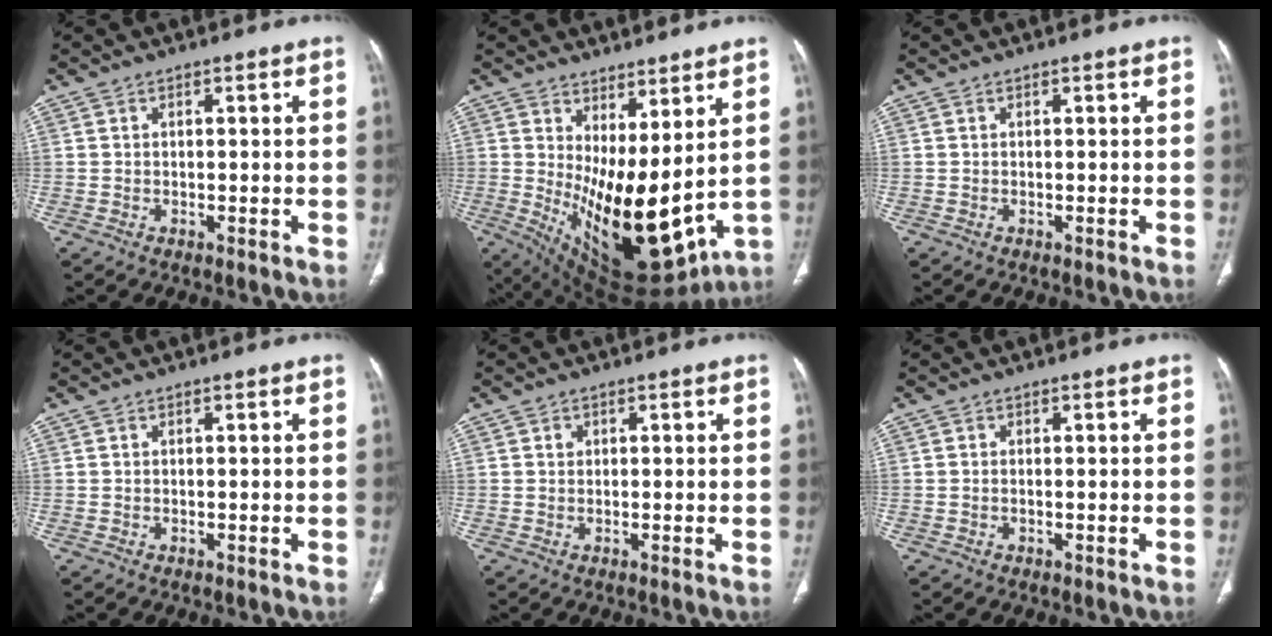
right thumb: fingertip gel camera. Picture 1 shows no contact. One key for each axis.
{"total": 18.2, "fx": 3.0, "fy": 7.8, "fz": 16.2, "tx": -0.251, "ty": -0.059, "tz": 0.078}
{"total": 0.0}
{"total": 0.0}
{"total": 0.7, "fx": 0.2, "fy": 0.6, "fz": 0.2, "tx": -0.001, "ty": 0.001, "tz": 0.005}
{"total": 0.0}